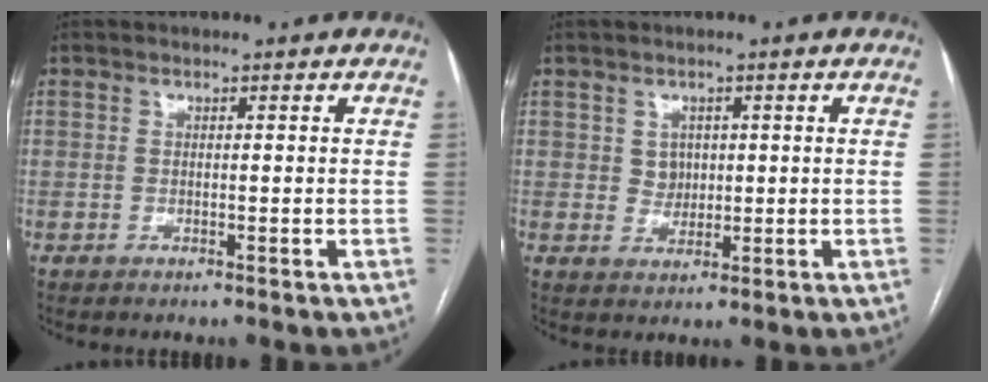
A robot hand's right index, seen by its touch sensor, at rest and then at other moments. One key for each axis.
{"total": 2.5, "fx": 0.6, "fy": 2.2, "fz": 0.9, "tx": -0.012, "ty": 0.002, "tz": 0.012}